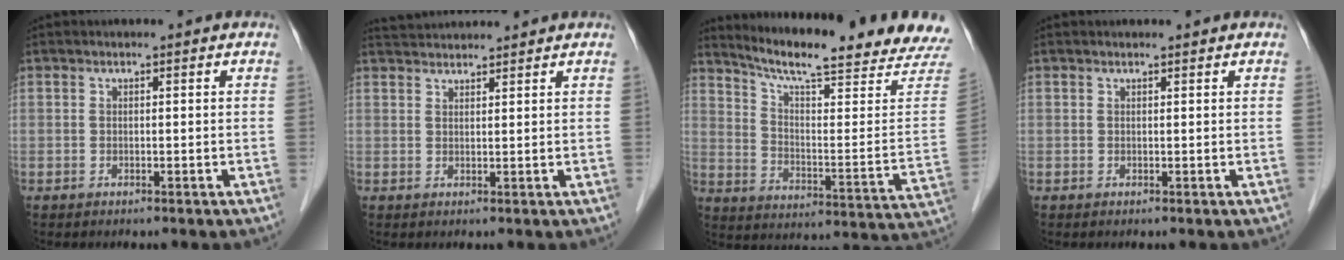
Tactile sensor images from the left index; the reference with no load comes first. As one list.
[{"total": 4.8, "force": [4.8, 0.1, 0.8], "torque": [-0.018, 0.035, 0.079]}, {"total": 21.8, "force": [19.6, 0.3, 9.6], "torque": [-0.156, -0.077, 0.259]}, {"total": 0.6, "force": [0.6, 0.0, 0.1], "torque": [-0.008, 0.003, 0.009]}]